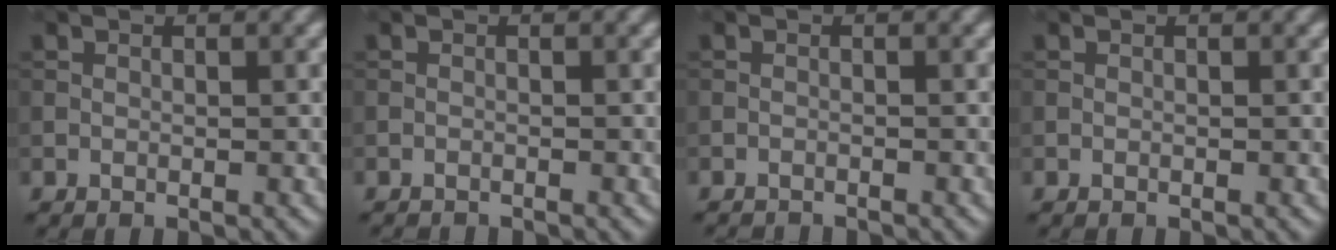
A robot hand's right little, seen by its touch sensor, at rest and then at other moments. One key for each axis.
{"total": 1.1, "fx": -1.1, "fy": 0.1, "fz": 0.1, "tx": 0.004, "ty": -0.005, "tz": -0.020}
{"total": 1.5, "fx": -1.5, "fy": 0.2, "fz": 0.2, "tx": 0.003, "ty": -0.007, "tz": -0.026}
{"total": 0.0}